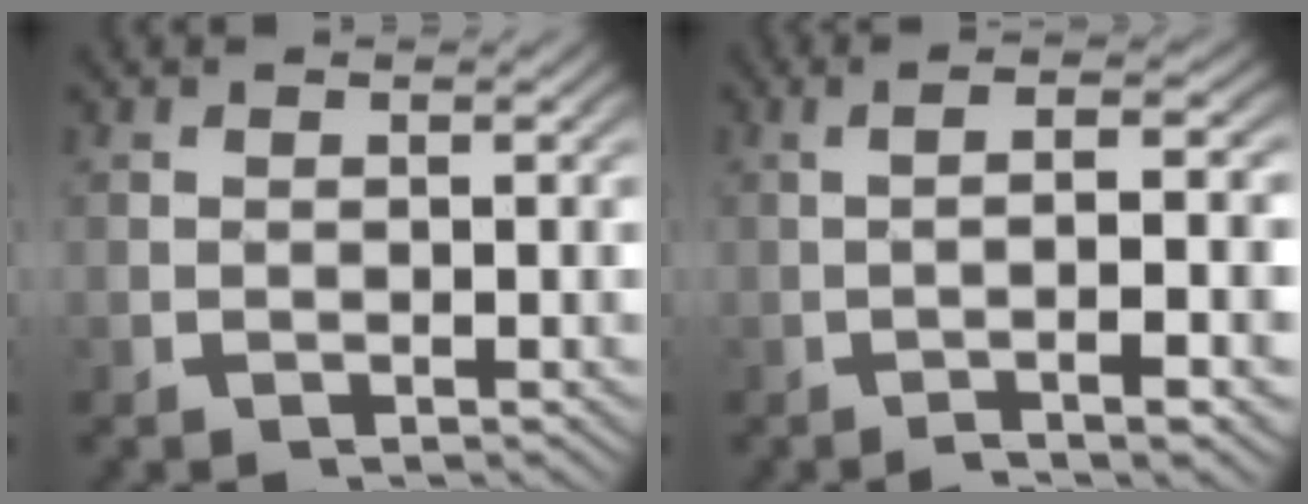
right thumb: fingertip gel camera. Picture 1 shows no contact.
{"total": 6.4, "force": [-1.2, 1.4, 6.1], "torque": [-0.092, 0.014, -0.022]}